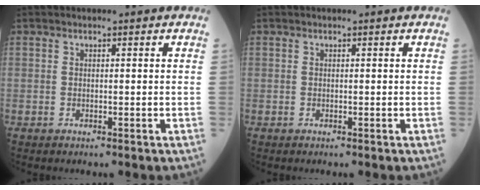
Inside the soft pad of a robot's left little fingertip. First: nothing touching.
{"total": 0.0}